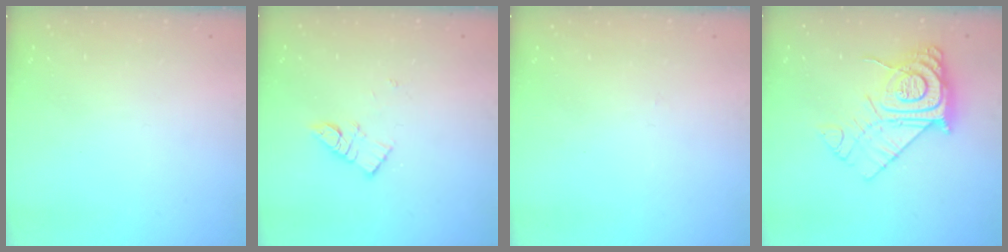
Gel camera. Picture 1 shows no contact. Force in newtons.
{"total": 8.1, "press": 8.1, "slide": 0.4}
{"total": 2.8, "press": 2.8, "slide": 0.4}
{"total": 13.5, "press": 13.5, "slide": 1.1}